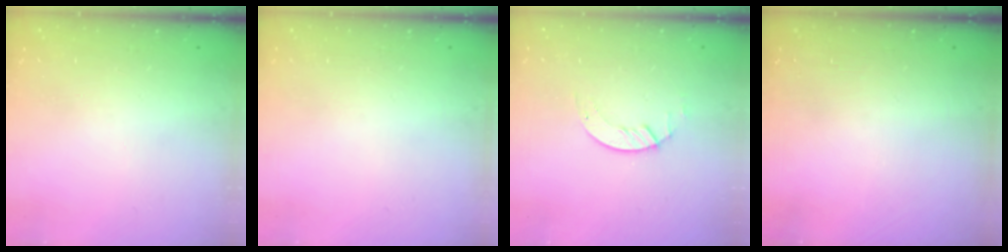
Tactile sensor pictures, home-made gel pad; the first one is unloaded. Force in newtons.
{"total": 0.0}
{"total": 1.2, "press": 1.1, "slide": 0.2}
{"total": 0.0}